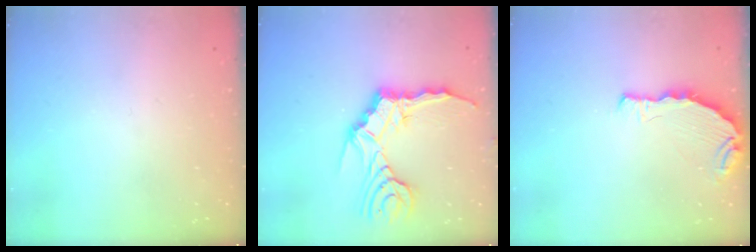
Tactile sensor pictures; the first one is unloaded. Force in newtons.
{"total": 13.3, "press": 13.2, "slide": 1.6}
{"total": 7.5, "press": 5.6, "slide": 4.9}